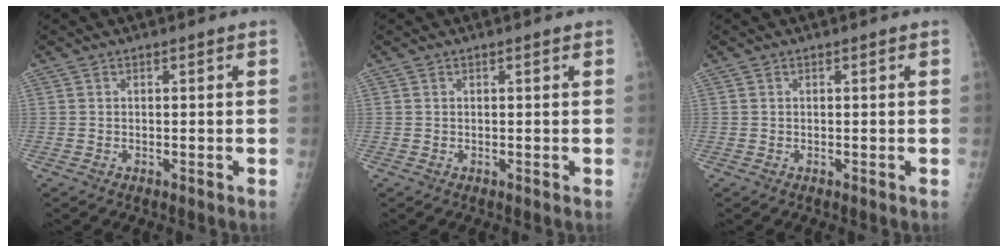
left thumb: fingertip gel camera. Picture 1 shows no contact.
{"total": 0.0}
{"total": 0.0}